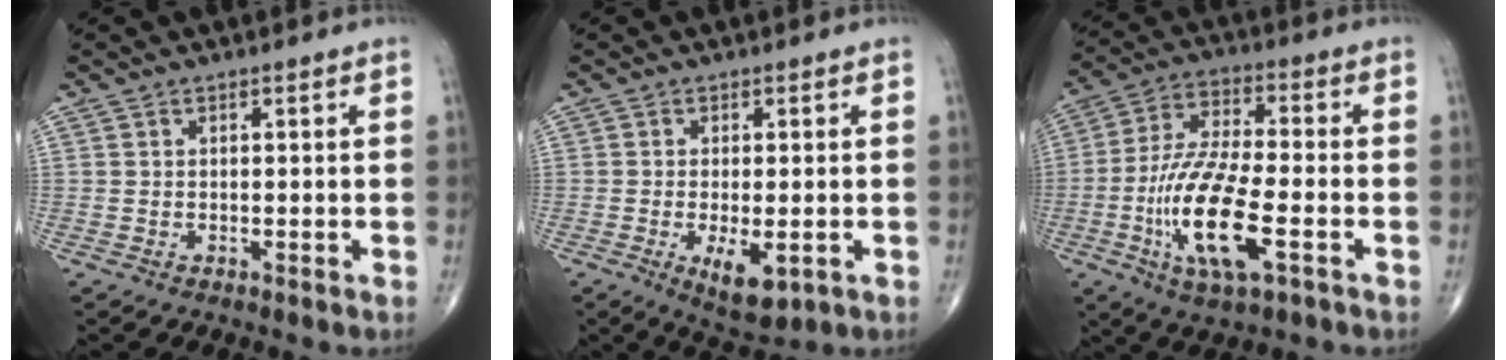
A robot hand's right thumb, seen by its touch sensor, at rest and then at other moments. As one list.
[{"total": 6.8, "force": [-2.1, 2.8, 5.8], "torque": [-0.091, -0.014, -0.025]}, {"total": 16.7, "force": [-5.2, 5.4, 14.9], "torque": [-0.305, 0.015, -0.093]}]